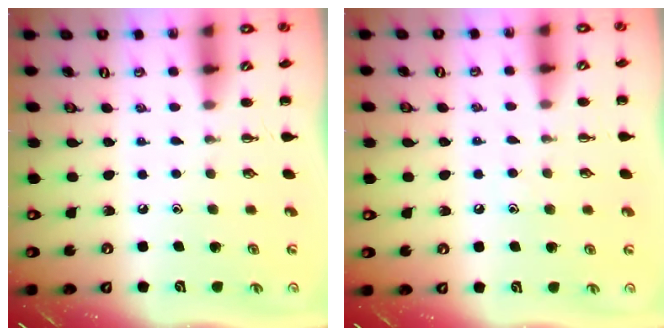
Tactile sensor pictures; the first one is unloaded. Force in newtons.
{"total": 5.7, "press": 5.5, "slide": 1.5}